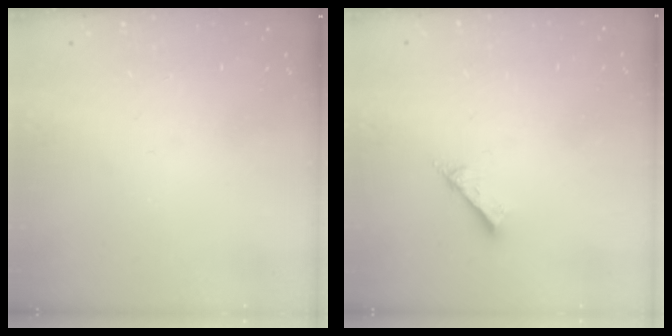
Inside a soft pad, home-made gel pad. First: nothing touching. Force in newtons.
{"total": 3.3, "press": 3.3, "slide": 0.0}